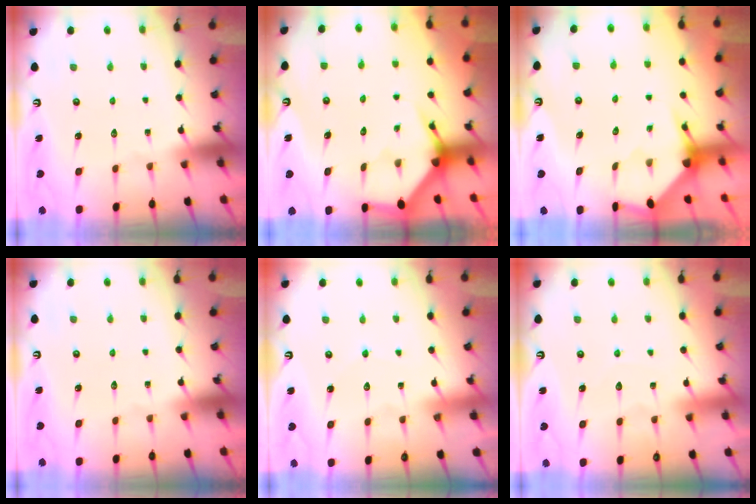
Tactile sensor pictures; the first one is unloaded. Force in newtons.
{"total": 3.5, "press": 3.5, "slide": 0.1}
{"total": 3.2, "press": 3.2, "slide": 0.3}
{"total": 0.0}
{"total": 3.7, "press": 3.7, "slide": 0.3}
{"total": 4.1, "press": 4.1, "slide": 0.4}